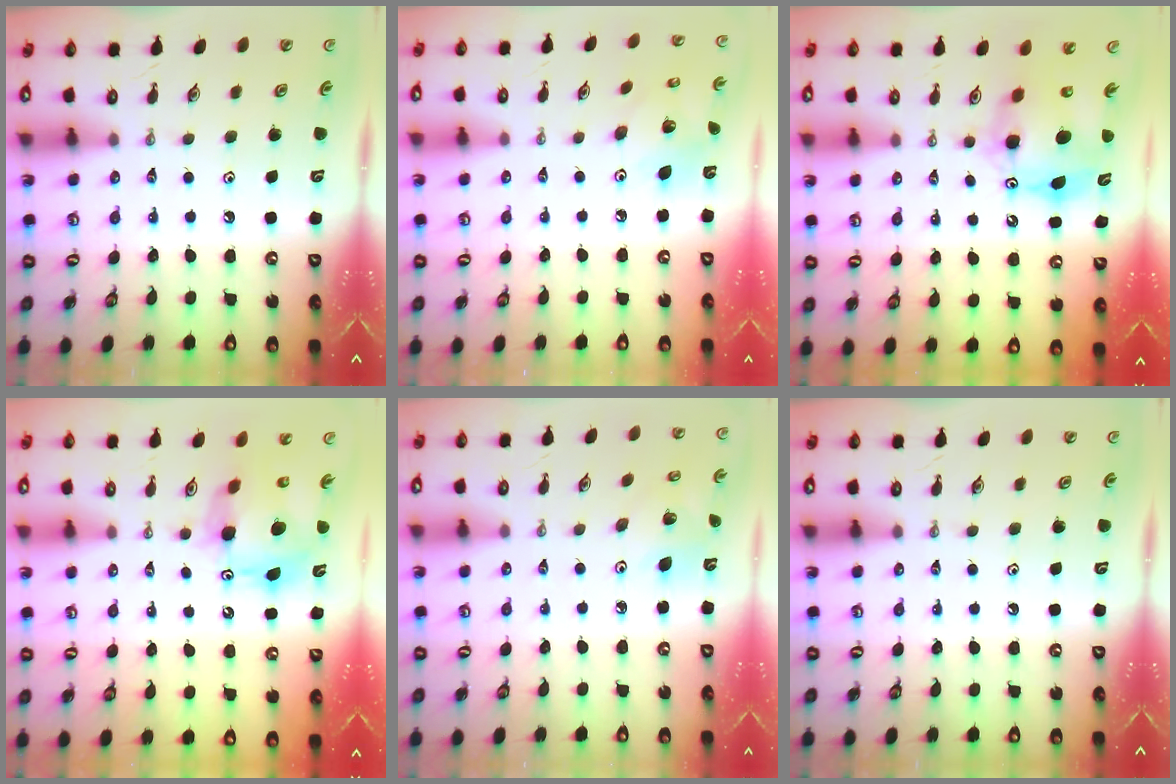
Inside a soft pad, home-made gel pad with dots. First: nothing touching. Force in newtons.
{"total": 7.8, "press": 7.8, "slide": 0.1}
{"total": 10.4, "press": 10.4, "slide": 0.6}
{"total": 11.5, "press": 11.4, "slide": 0.9}
{"total": 5.2, "press": 5.2, "slide": 0.2}
{"total": 0.0}